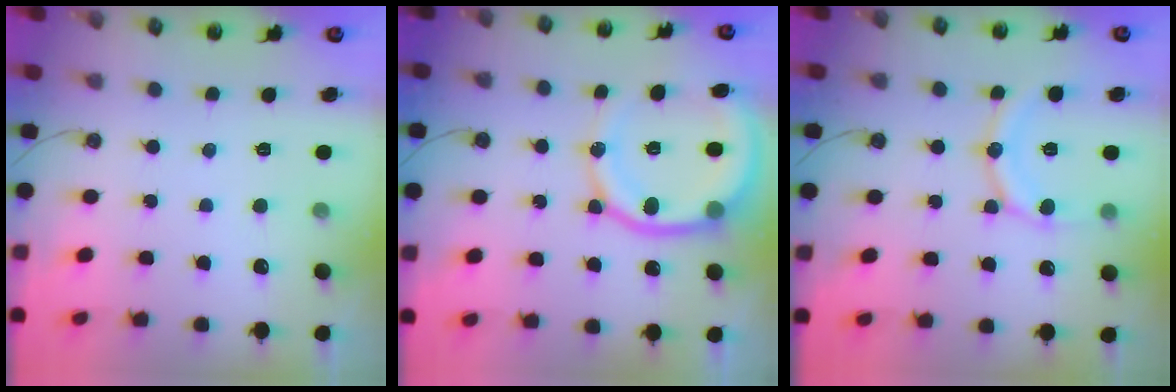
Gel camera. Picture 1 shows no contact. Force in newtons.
{"total": 15.2, "press": 15.1, "slide": 2.1}
{"total": 12.0, "press": 12.0, "slide": 1.1}